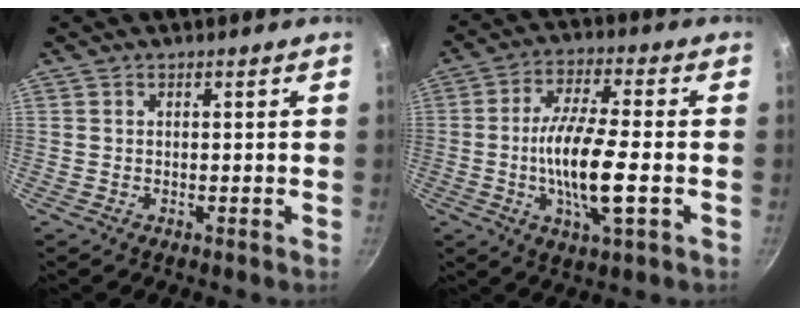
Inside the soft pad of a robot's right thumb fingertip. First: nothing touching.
{"total": 13.0, "force": [-2.4, 3.3, 12.3], "torque": [-0.229, 0.012, -0.051]}